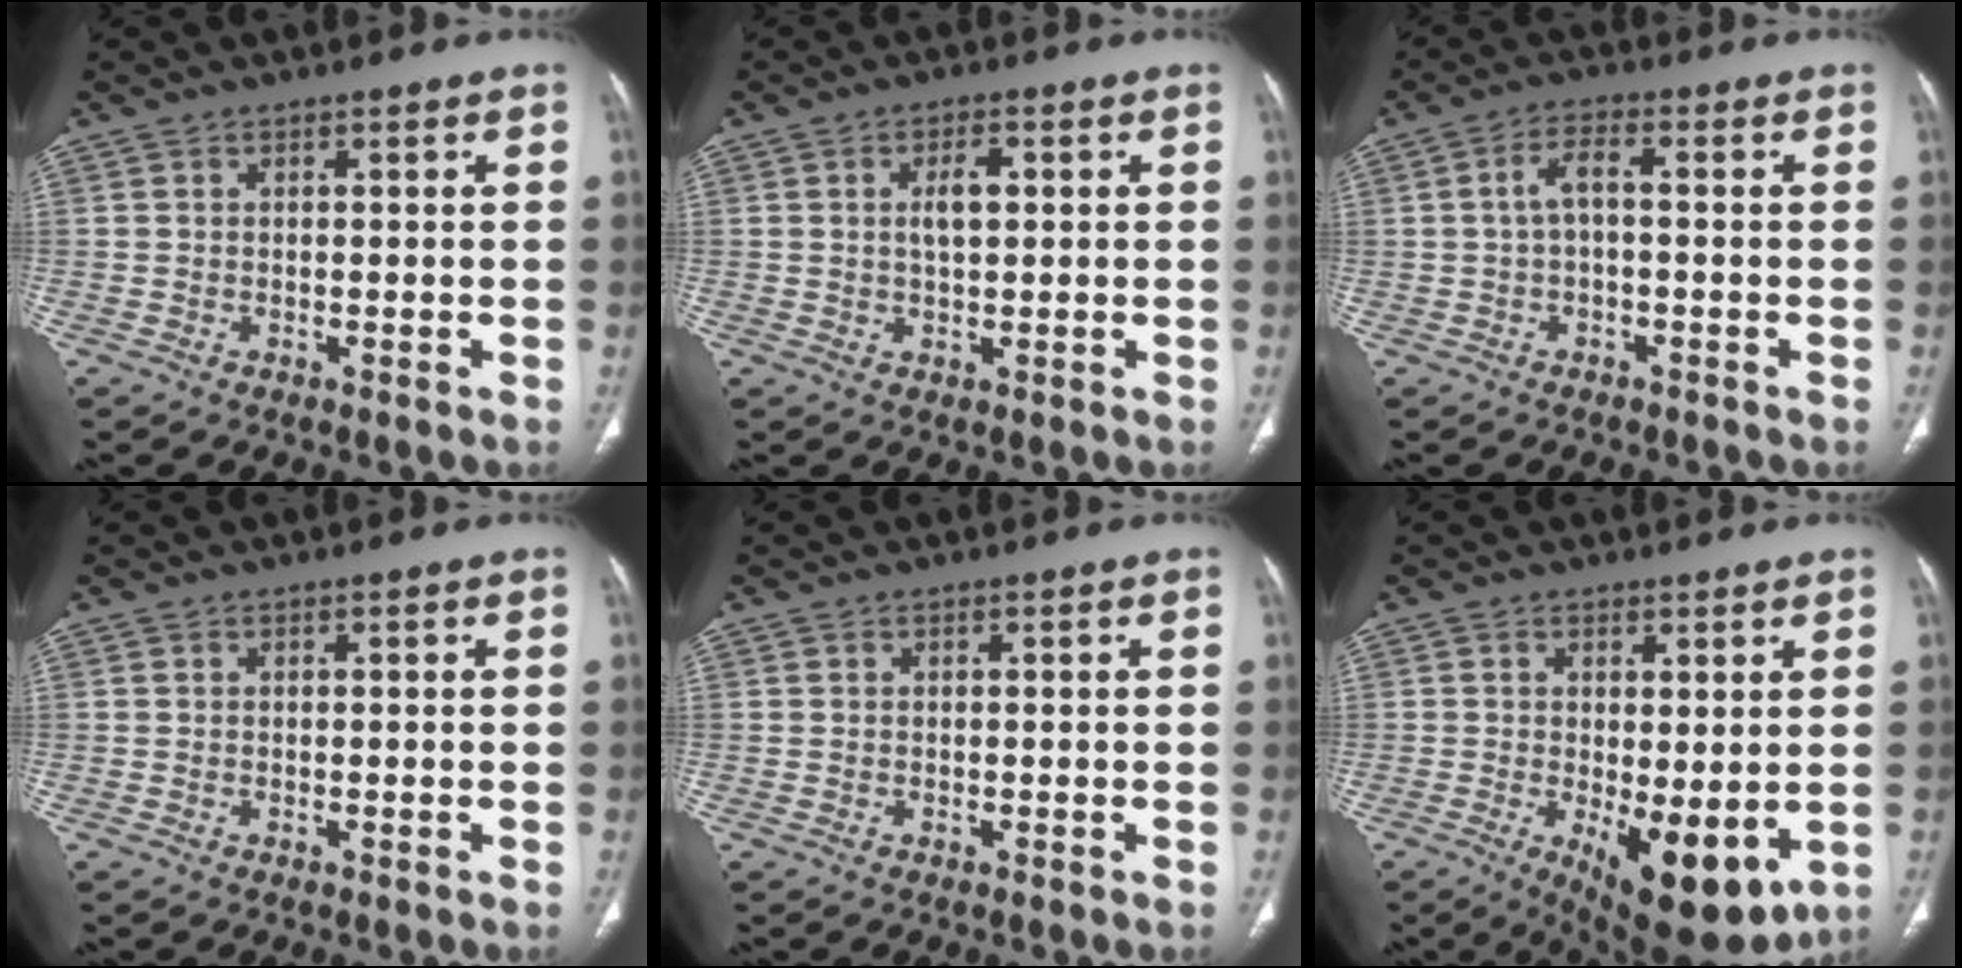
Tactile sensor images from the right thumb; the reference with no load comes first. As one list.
[{"total": 4.0, "force": [0.7, 1.9, 3.4], "torque": [-0.059, 0.003, 0.013]}, {"total": 3.8, "force": [-0.1, 1.6, 3.5], "torque": [-0.071, 0.018, -0.005]}, {"total": 0.0}, {"total": 0.0}, {"total": 11.8, "force": [-2.4, 4.7, 10.5], "torque": [-0.147, -0.027, -0.019]}]